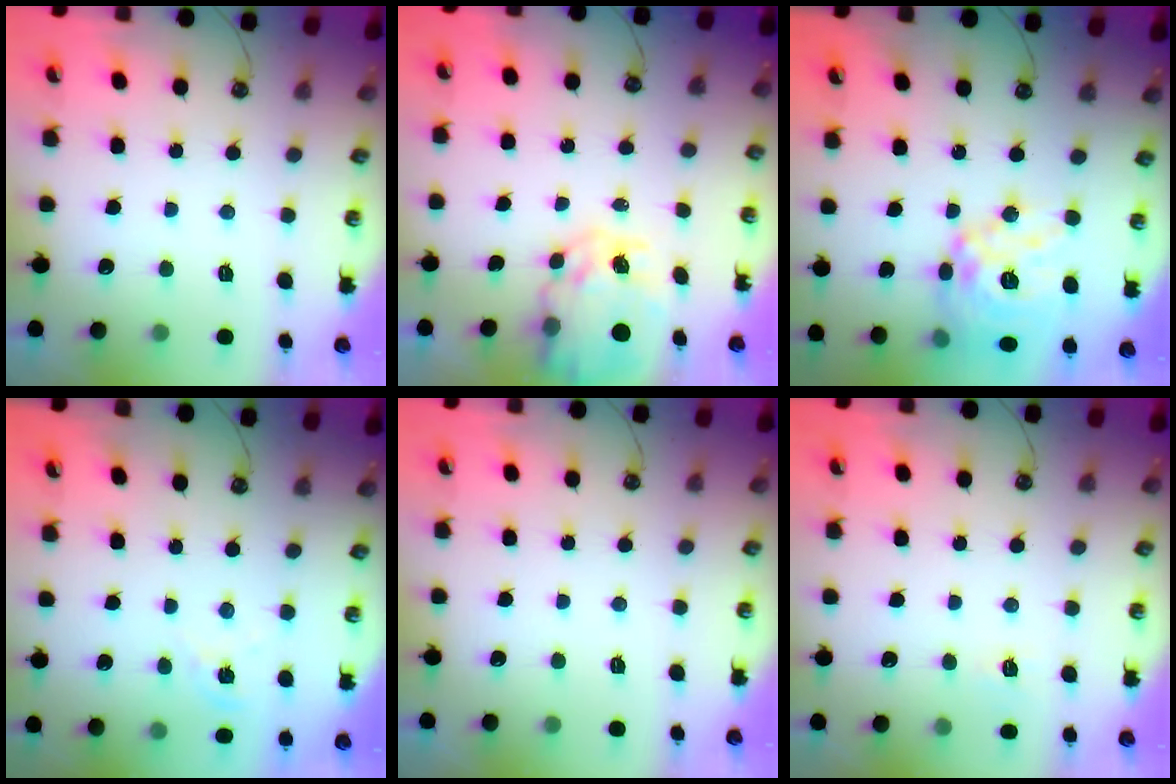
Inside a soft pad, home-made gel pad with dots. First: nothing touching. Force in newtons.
{"total": 8.4, "press": 8.4, "slide": 0.6}
{"total": 16.7, "press": 16.6, "slide": 1.6}
{"total": 3.9, "press": 3.9, "slide": 0.5}
{"total": 0.0}
{"total": 5.1, "press": 5.1, "slide": 0.5}